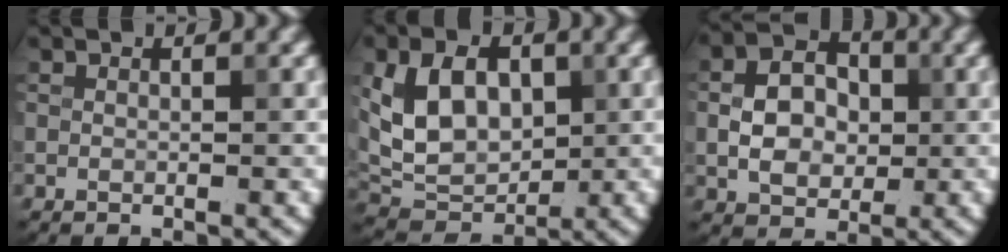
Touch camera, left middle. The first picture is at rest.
{"total": 7.3, "force": [1.1, 5.0, 5.2], "torque": [-0.100, -0.002, 0.019]}
{"total": 4.9, "force": [-0.3, 3.8, 3.2], "torque": [-0.054, 0.004, -0.004]}